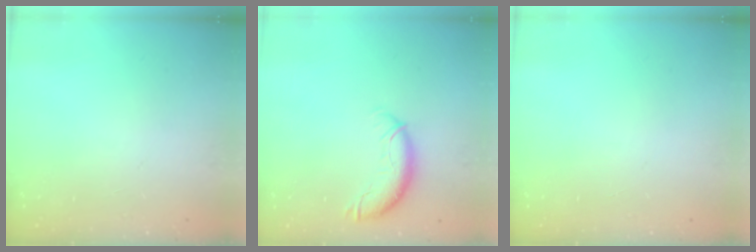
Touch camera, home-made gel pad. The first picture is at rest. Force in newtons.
{"total": 9.9, "press": 9.9, "slide": 1.3}
{"total": 0.0}